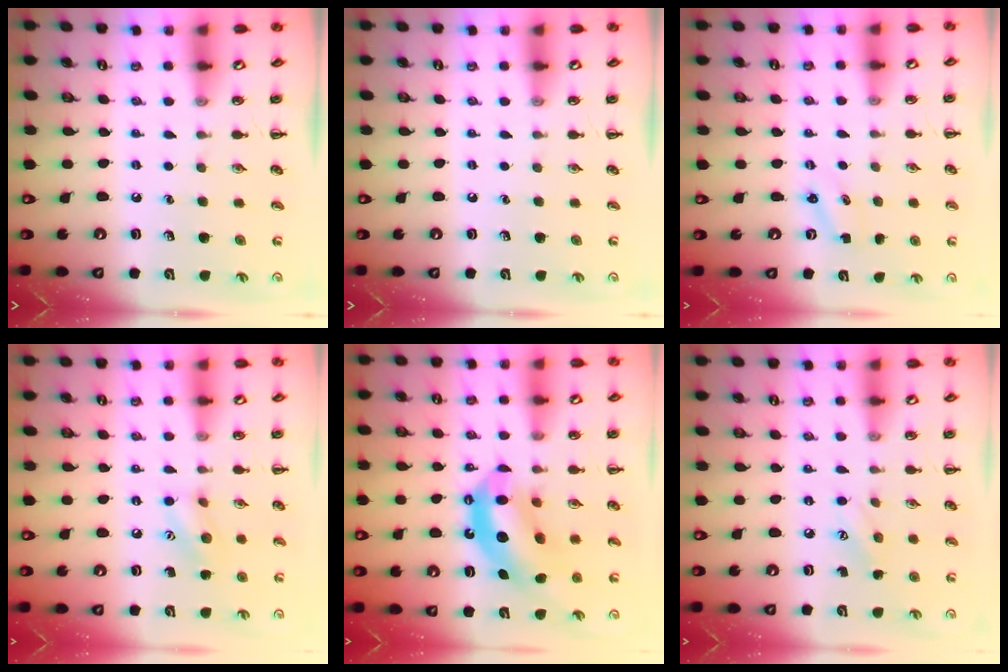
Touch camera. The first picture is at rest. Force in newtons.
{"total": 0.0}
{"total": 1.3, "press": 1.2, "slide": 0.4}
{"total": 8.8, "press": 8.7, "slide": 1.3}
{"total": 13.8, "press": 13.3, "slide": 3.7}
{"total": 7.4, "press": 7.1, "slide": 1.9}